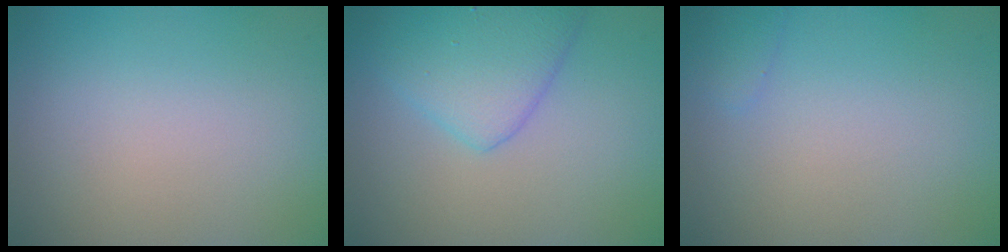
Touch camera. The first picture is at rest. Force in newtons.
{"total": 4.4, "press": 4.4, "slide": 0.2}
{"total": 0.8, "press": 0.8, "slide": 0.0}